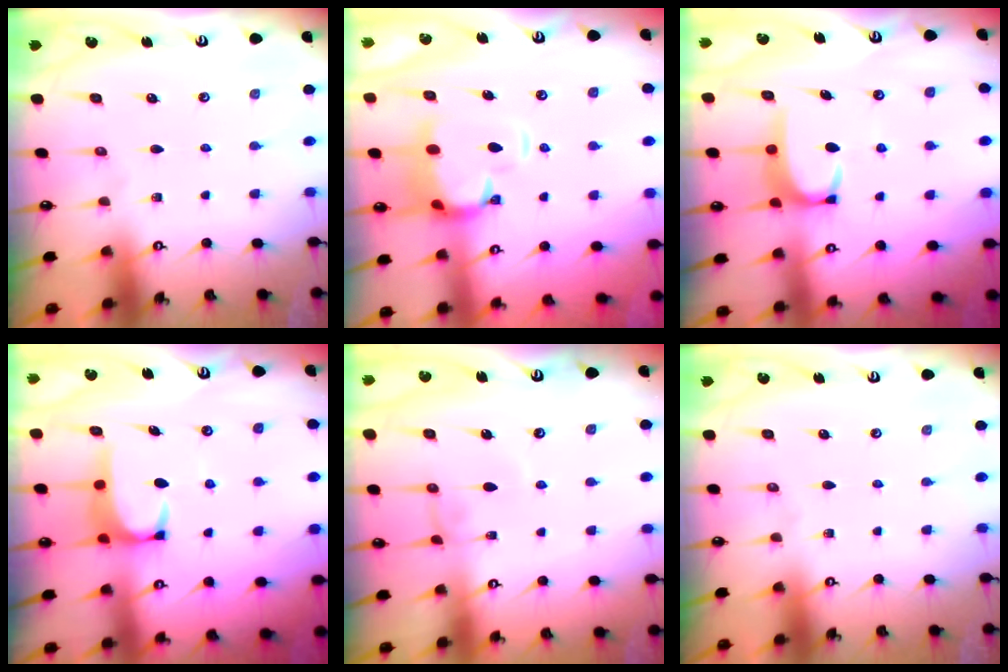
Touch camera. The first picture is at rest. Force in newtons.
{"total": 4.5, "press": 4.2, "slide": 1.8}
{"total": 3.5, "press": 3.4, "slide": 0.5}
{"total": 2.9, "press": 2.8, "slide": 0.7}
{"total": 0.0}
{"total": 0.0}